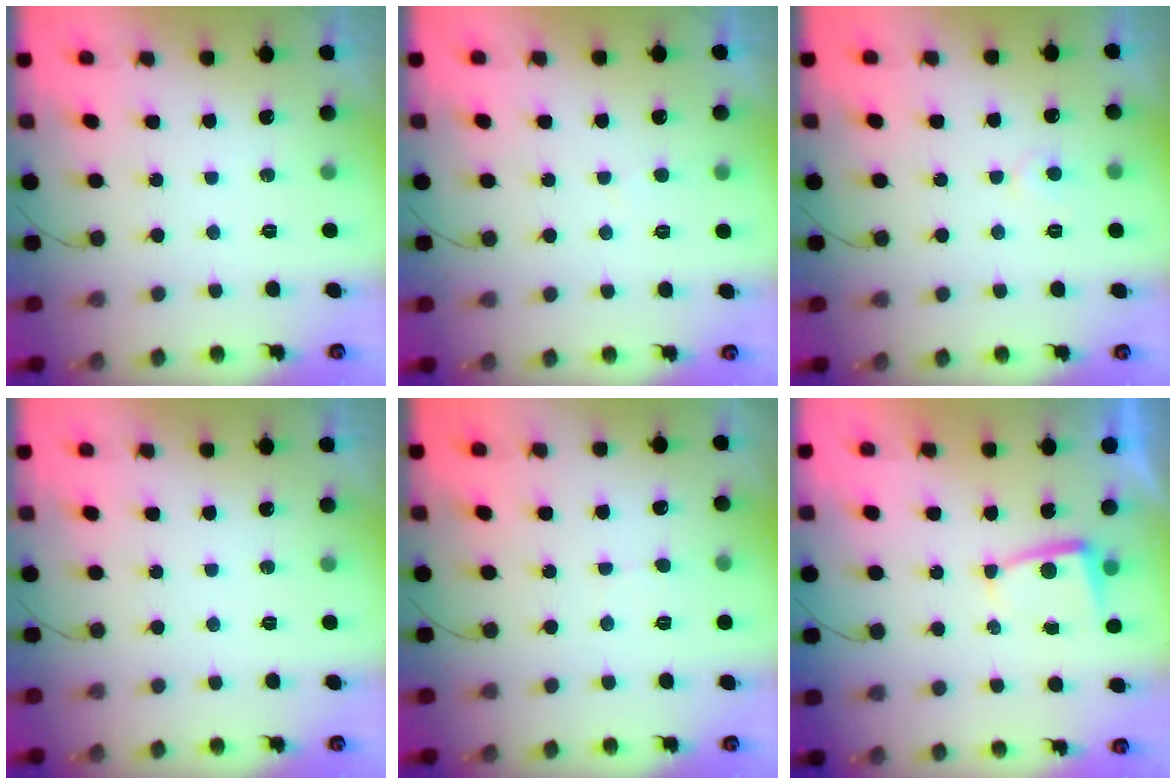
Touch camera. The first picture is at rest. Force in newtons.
{"total": 2.2, "press": 2.2, "slide": 0.3}
{"total": 4.1, "press": 4.1, "slide": 0.4}
{"total": 0.0}
{"total": 2.9, "press": 2.9, "slide": 0.3}
{"total": 2.9, "press": 2.9, "slide": 0.4}